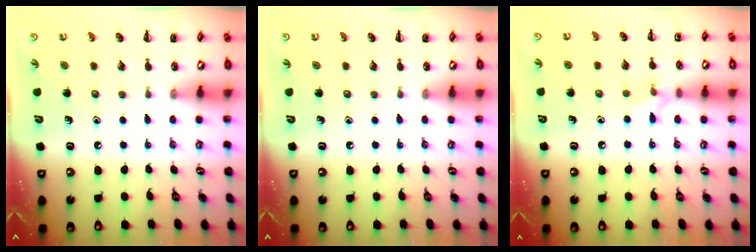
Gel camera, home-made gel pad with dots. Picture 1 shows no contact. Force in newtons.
{"total": 0.0}
{"total": 6.3, "press": 6.0, "slide": 2.1}